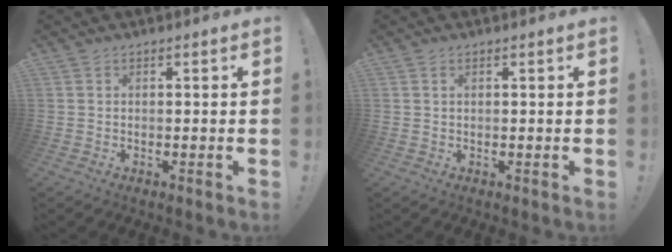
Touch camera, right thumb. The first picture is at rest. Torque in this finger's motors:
{"motor_torque": [-0.20, 0.14, 0.02, -0.03, -0.11]}